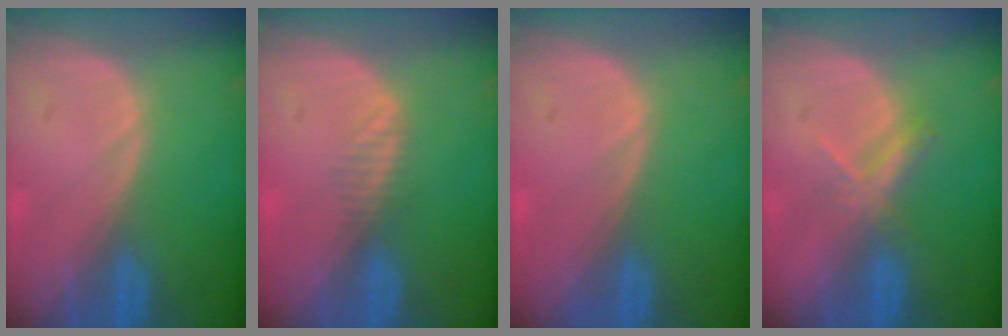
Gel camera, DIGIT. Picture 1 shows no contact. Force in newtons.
{"total": 1.7, "press": 1.4, "slide": 1.0}
{"total": 0.6, "press": 0.1, "slide": 0.6}
{"total": 3.3, "press": 3.2, "slide": 0.9}